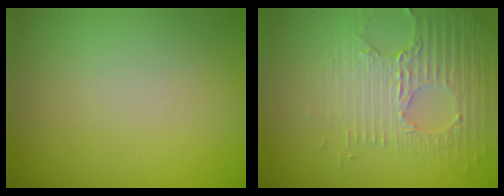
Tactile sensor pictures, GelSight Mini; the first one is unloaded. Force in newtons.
{"total": 3.5, "press": 3.4, "slide": 1.1}